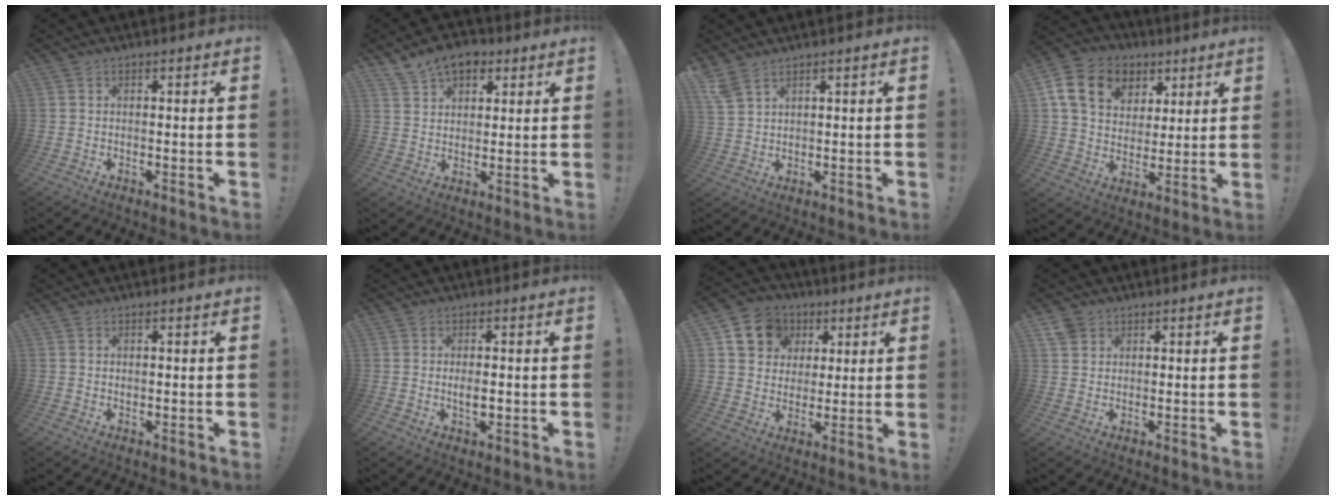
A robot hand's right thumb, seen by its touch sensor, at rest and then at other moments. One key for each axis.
{"total": 8.9, "fx": 5.6, "fy": 5.7, "fz": 3.9, "tx": -0.062, "ty": -0.021, "tz": 0.107}
{"total": 4.8, "fx": 3.7, "fy": 1.4, "fz": 2.8, "tx": -0.063, "ty": -0.011, "tz": 0.073}
{"total": 16.8, "fx": 7.1, "fy": 12.6, "fz": 8.6, "tx": -0.129, "ty": -0.019, "tz": 0.141}
{"total": 0.0}
{"total": 2.8, "fx": -0.3, "fy": 1.2, "fz": 2.5, "tx": -0.031, "ty": -0.003, "tz": -0.008}
{"total": 12.1, "fx": 4.7, "fy": 10.3, "fz": 4.4, "tx": -0.059, "ty": -0.019, "tz": 0.095}
{"total": 3.4, "fx": 2.3, "fy": 2.4, "fz": 1.0, "tx": -0.016, "ty": -0.007, "tz": 0.043}